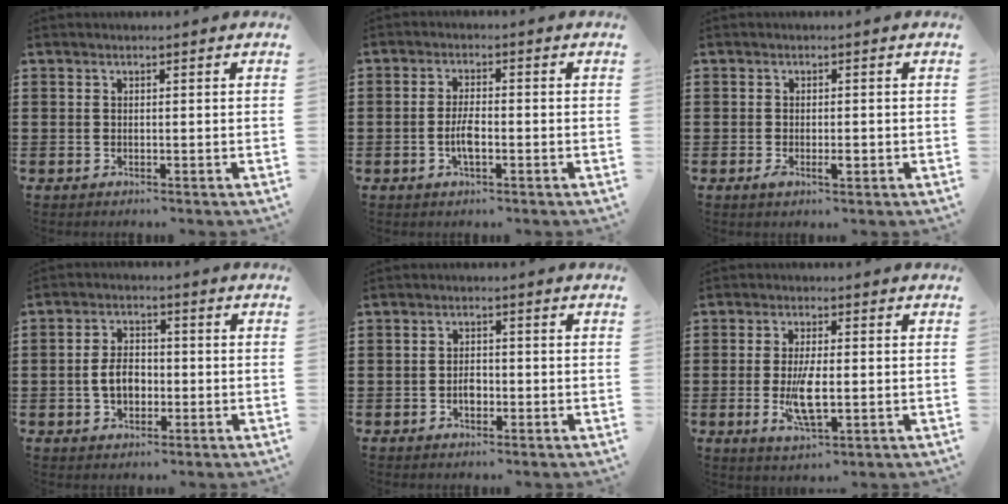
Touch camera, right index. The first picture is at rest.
{"total": 3.7, "force": [-1.0, 1.2, 3.4], "torque": [-0.075, 0.000, -0.024]}
{"total": 2.4, "force": [-0.8, 0.8, 2.1], "torque": [-0.043, -0.005, -0.015]}
{"total": 4.7, "force": [-0.9, 3.0, 3.6], "torque": [-0.068, 0.002, -0.020]}
{"total": 2.3, "force": [-0.7, 1.4, 1.7], "torque": [-0.025, -0.001, -0.015]}
{"total": 6.9, "force": [-1.0, 2.4, 6.4], "torque": [-0.136, -0.009, -0.023]}